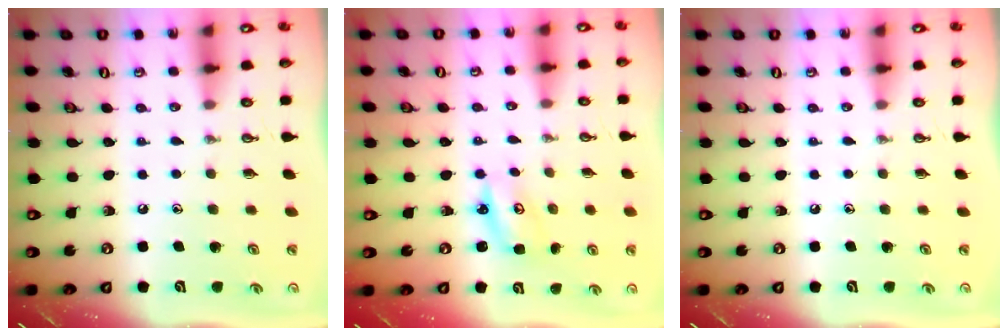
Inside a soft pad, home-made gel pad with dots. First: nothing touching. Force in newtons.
{"total": 3.3, "press": 3.3, "slide": 0.3}
{"total": 0.0}